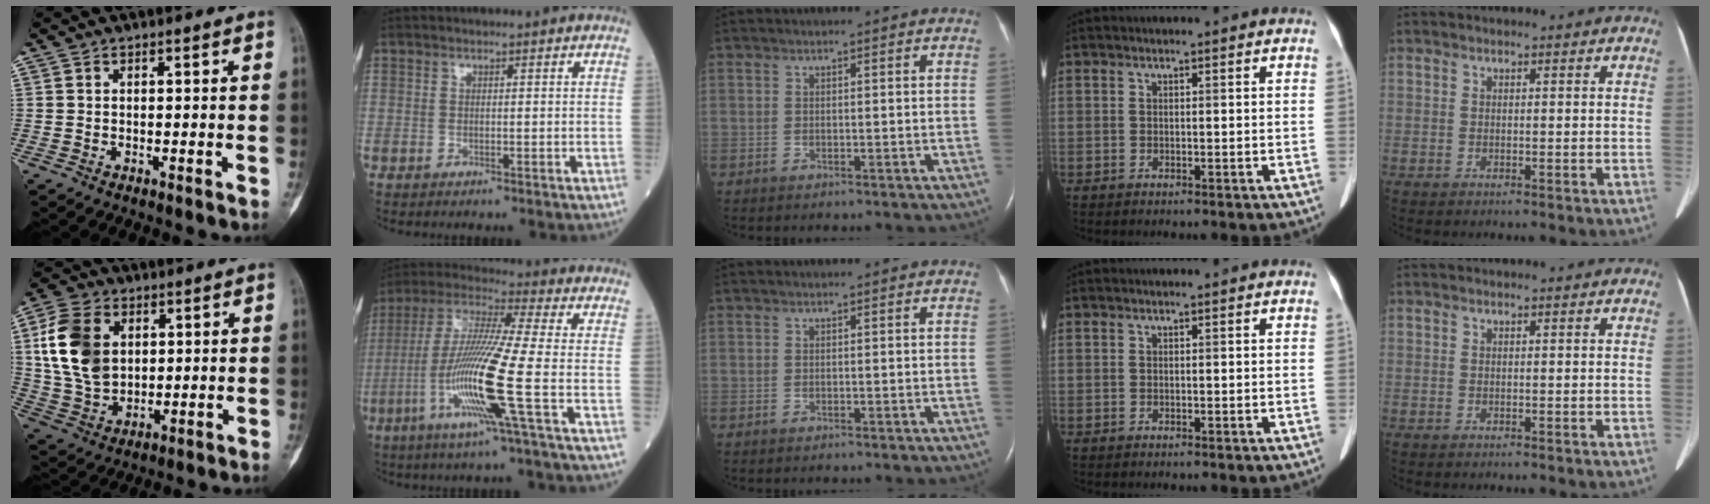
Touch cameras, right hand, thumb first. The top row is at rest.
{"thumb": {"total": 14.8, "force": [3.5, 10.5, 9.8], "torque": [-0.175, -0.004, 0.071]}, "index": {"total": 15.0, "force": [-4.7, -1.4, 14.2], "torque": [-0.290, -0.019, -0.100]}}